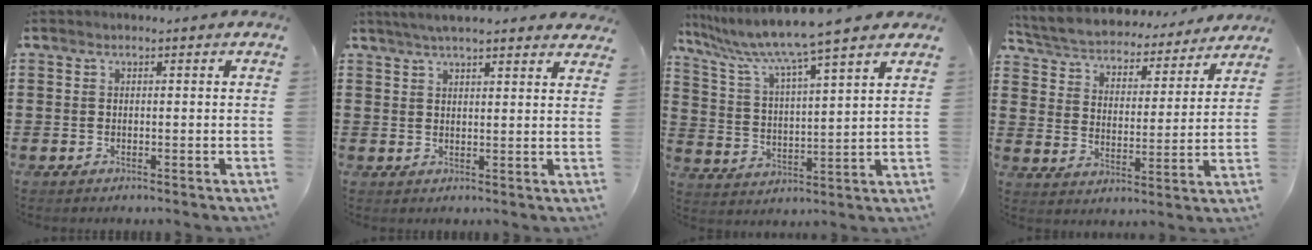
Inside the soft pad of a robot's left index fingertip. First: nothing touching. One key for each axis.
{"total": 4.0, "fx": 3.7, "fy": 0.8, "fz": 1.5, "tx": -0.037, "ty": -0.001, "tz": 0.068}
{"total": 8.1, "fx": 7.0, "fy": -0.6, "fz": 4.0, "tx": -0.109, "ty": -0.047, "tz": 0.113}
{"total": 4.7, "fx": 4.7, "fy": 0.3, "fz": 0.4, "tx": -0.034, "ty": -0.040, "tz": 0.075}